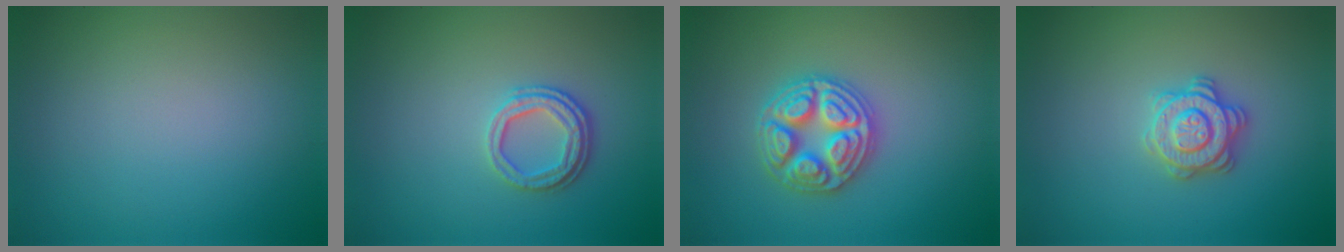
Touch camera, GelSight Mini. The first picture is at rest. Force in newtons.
{"total": 2.5, "press": 2.1, "slide": 1.4}
{"total": 4.9, "press": 4.8, "slide": 0.6}
{"total": 2.9, "press": 2.9, "slide": 0.4}